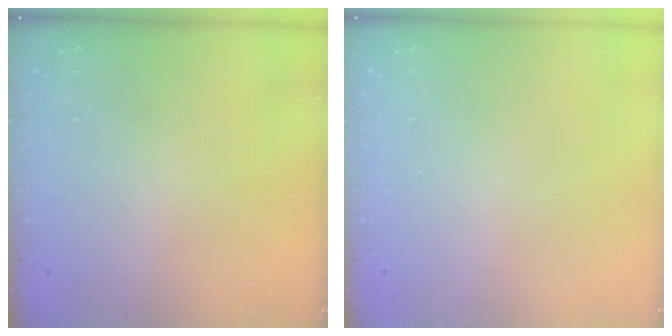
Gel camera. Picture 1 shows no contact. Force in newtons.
{"total": 0.0}